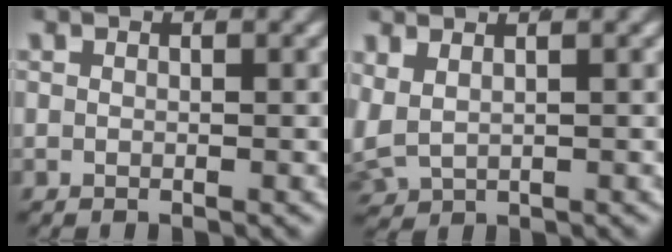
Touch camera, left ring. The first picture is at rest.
{"total": 4.2, "force": [1.1, 3.6, 2.0], "torque": [-0.068, -0.007, 0.028]}